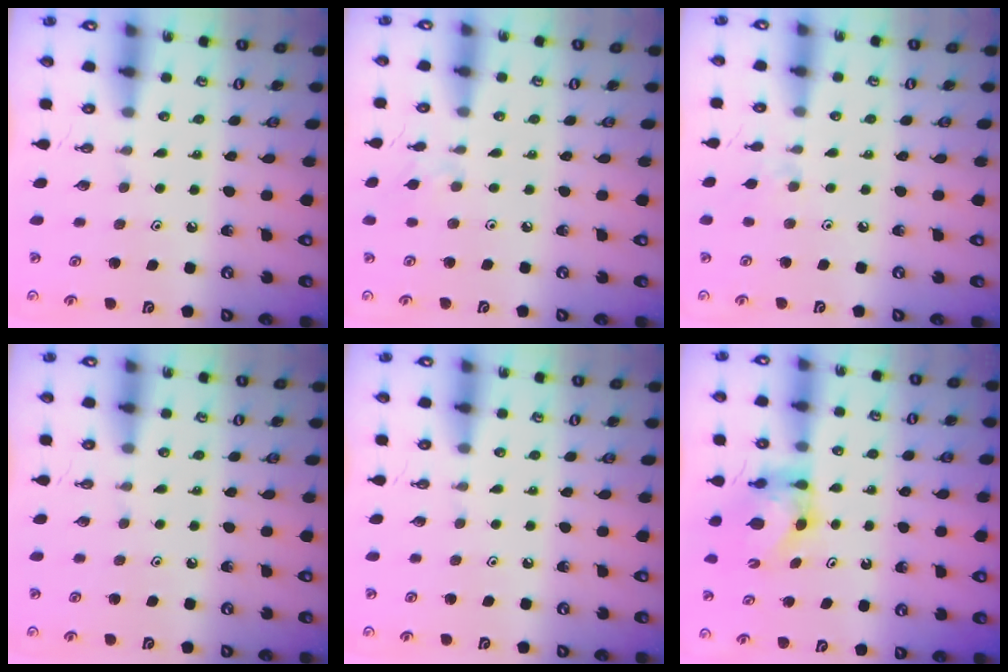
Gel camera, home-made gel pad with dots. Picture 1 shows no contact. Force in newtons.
{"total": 1.9, "press": 1.9, "slide": 0.4}
{"total": 3.2, "press": 3.2, "slide": 0.4}
{"total": 0.0}
{"total": 0.0}
{"total": 6.0, "press": 6.0, "slide": 0.3}